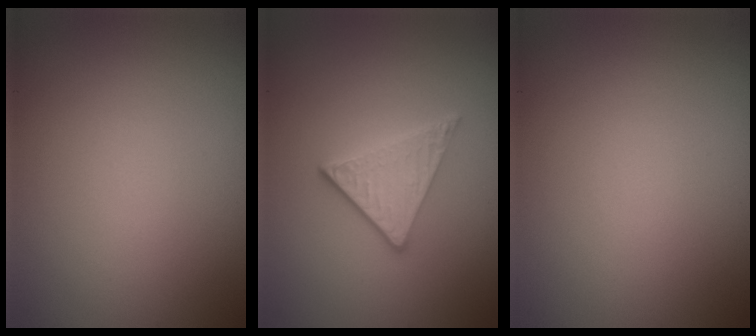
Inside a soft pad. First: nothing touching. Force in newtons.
{"total": 2.7, "press": 2.4, "slide": 1.2}
{"total": 0.0}